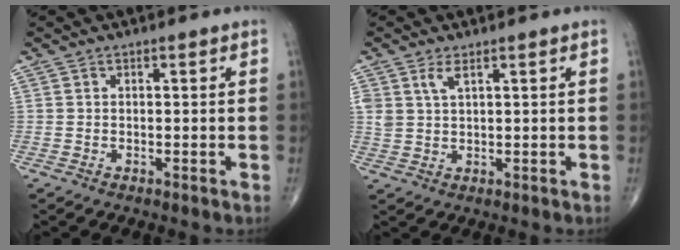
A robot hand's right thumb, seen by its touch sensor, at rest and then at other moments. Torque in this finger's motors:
{"motor_torque": [-0.10, 0.19, 0.16, 0.21, 0.02]}